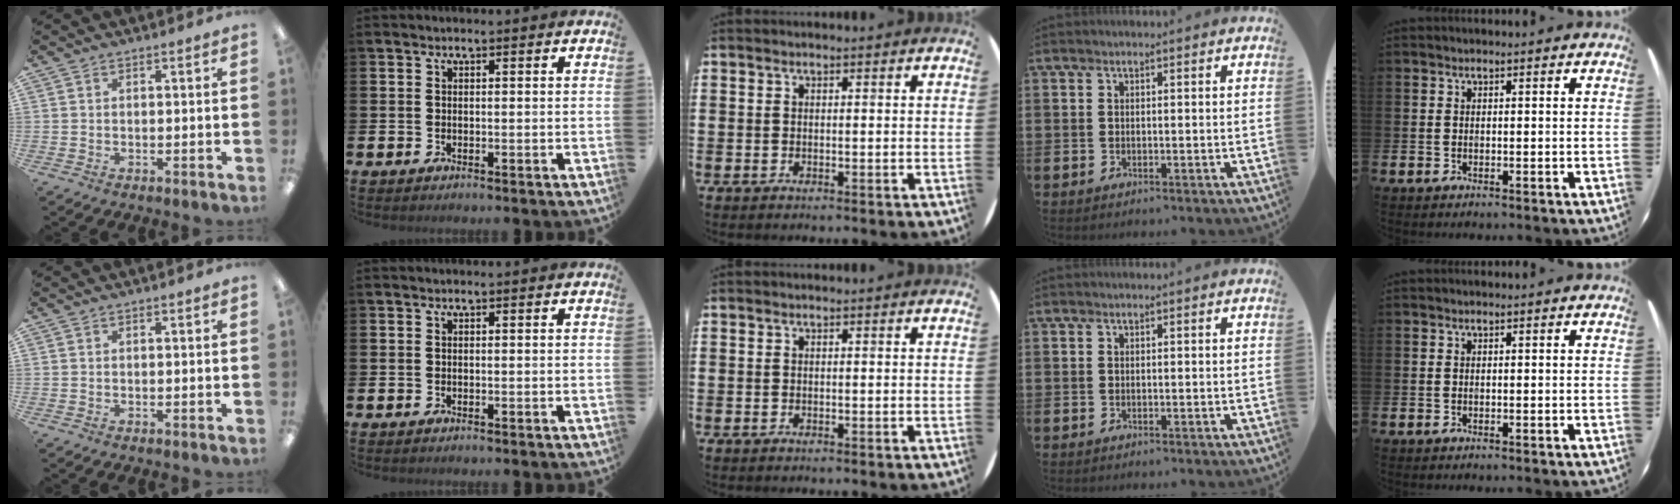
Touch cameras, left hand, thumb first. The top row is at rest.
{}